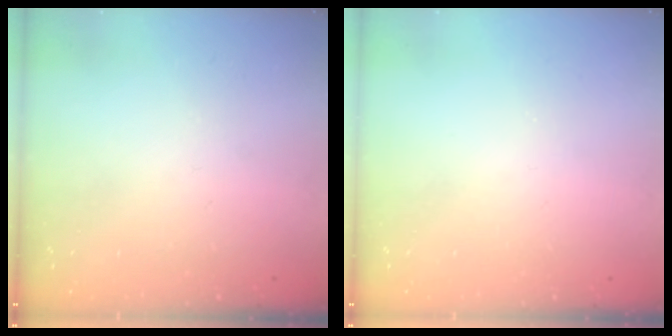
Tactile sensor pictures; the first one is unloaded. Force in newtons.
{"total": 0.0}